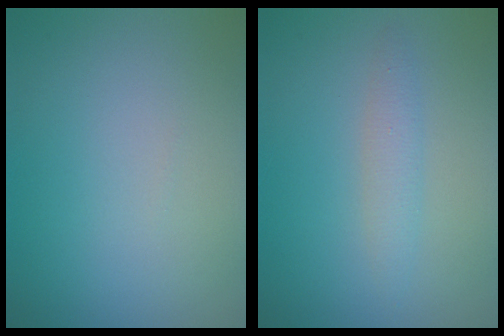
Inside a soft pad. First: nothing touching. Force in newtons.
{"total": 1.6, "press": 1.6, "slide": 0.0}